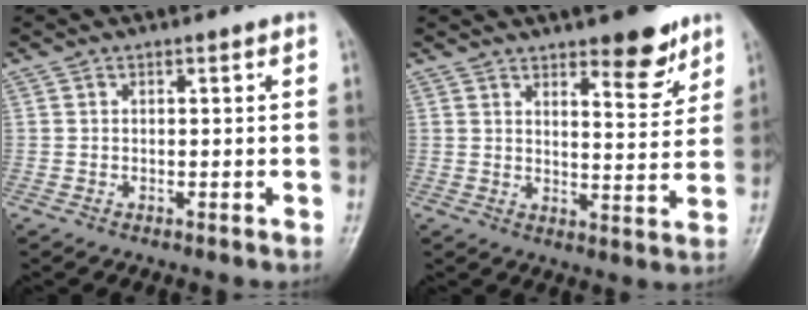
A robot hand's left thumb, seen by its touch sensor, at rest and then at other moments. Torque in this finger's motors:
{"motor_torque": [0.23, 0.01, 0.01, 0.03, 0.06]}